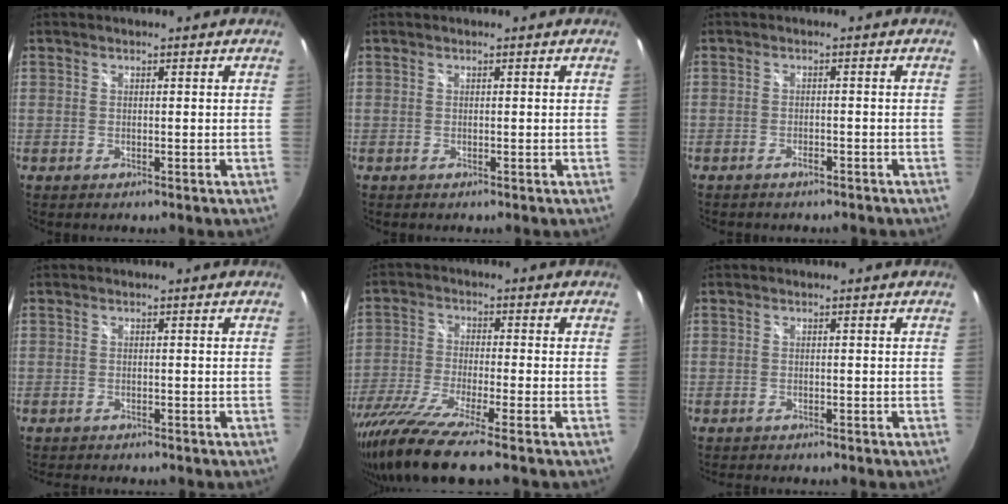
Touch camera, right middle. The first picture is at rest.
{"total": 0.0}
{"total": 2.3, "force": [-2.0, 0.8, 0.8], "torque": [-0.023, -0.003, -0.031]}
{"total": 2.2, "force": [-2.0, 0.5, 0.6], "torque": [-0.016, -0.006, -0.031]}
{"total": 13.0, "force": [-10.3, -0.5, 8.0], "torque": [-0.175, -0.044, -0.190]}
{"total": 1.5, "force": [-1.4, 0.4, 0.3], "torque": [-0.011, -0.004, -0.022]}